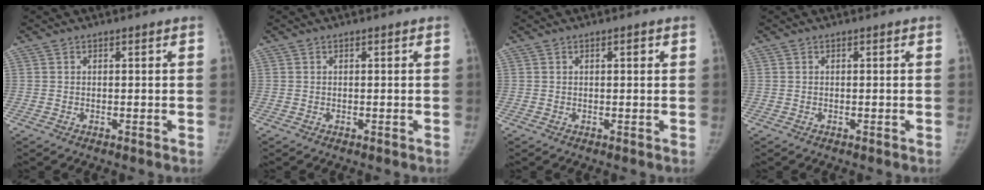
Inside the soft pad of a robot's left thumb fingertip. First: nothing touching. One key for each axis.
{"total": 0.0}
{"total": 0.9, "fx": 0.4, "fy": 0.3, "fz": 0.8, "tx": -0.006, "ty": 0.002, "tz": 0.005}
{"total": 0.0}